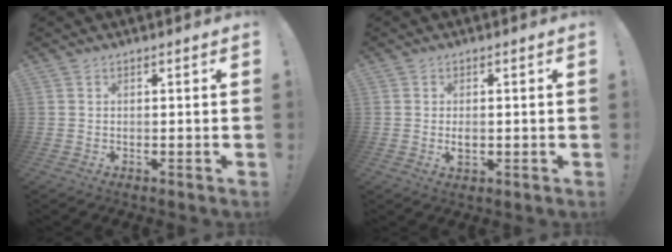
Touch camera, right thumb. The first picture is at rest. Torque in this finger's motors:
{"motor_torque": [0.64, 0.47, 0.50, -0.05, 0.00]}